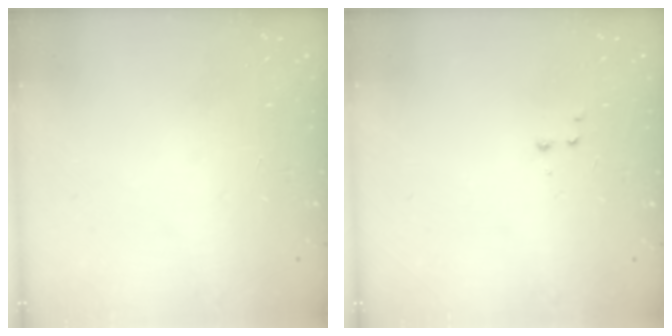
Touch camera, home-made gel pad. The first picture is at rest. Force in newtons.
{"total": 2.6, "press": 2.5, "slide": 0.6}